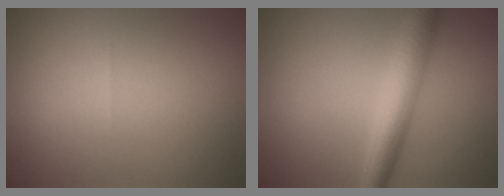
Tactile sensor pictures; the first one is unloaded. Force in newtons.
{"total": 4.8, "press": 4.8, "slide": 0.1}